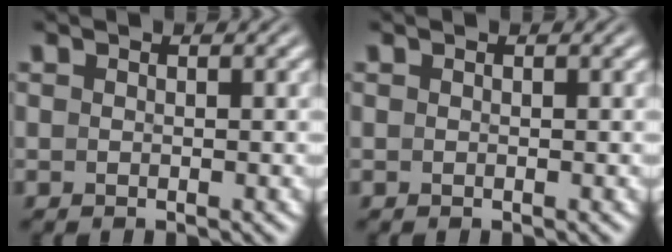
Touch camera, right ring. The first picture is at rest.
{"total": 0.0}